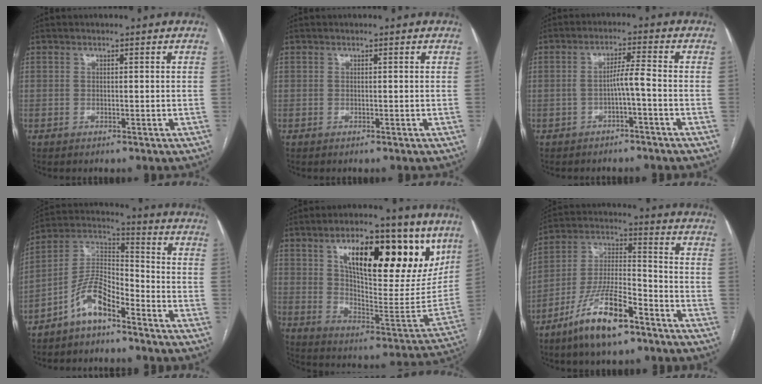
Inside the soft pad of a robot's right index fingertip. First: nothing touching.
{"total": 0.0}
{"total": 3.5, "force": [-1.3, -0.3, 3.2], "torque": [-0.055, 0.014, -0.021]}
{"total": 8.5, "force": [-5.8, 2.8, 5.6], "torque": [-0.126, 0.021, -0.116]}
{"total": 24.5, "force": [12.6, 8.5, 19.2], "torque": [-0.278, 0.012, 0.202]}
{"total": 13.8, "force": [-8.7, 3.3, 10.2], "torque": [-0.207, -0.010, -0.159]}